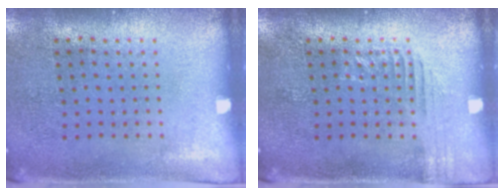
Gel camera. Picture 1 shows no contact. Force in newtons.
{"total": 1.2, "press": 1.2, "slide": 0.1}